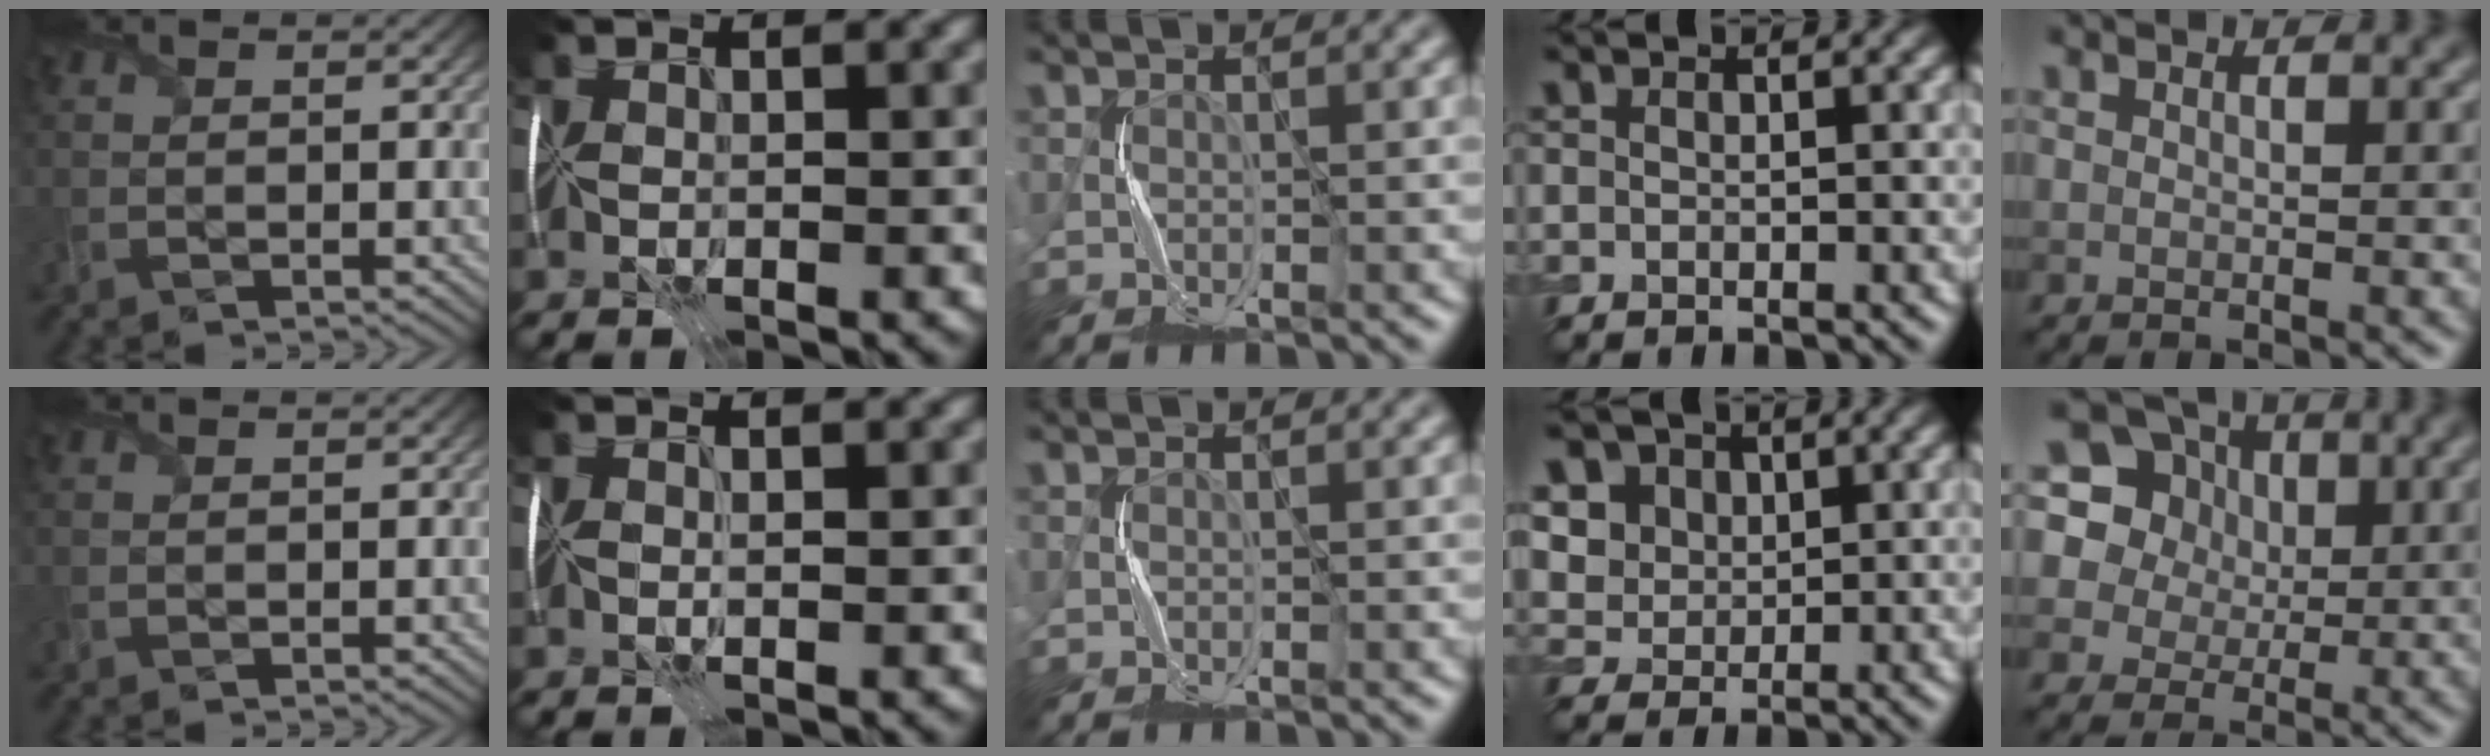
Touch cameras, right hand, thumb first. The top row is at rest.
{"ring": {"total": 7.8, "force": [3.3, 6.3, 3.2], "torque": [-0.075, 0.017, 0.050]}, "little": {"total": 14.0, "force": [6.7, 10.8, 5.8], "torque": [-0.160, 0.051, 0.113]}}